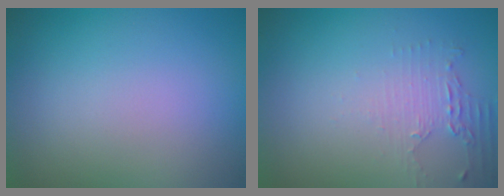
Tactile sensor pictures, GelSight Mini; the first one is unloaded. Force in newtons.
{"total": 2.2, "press": 1.6, "slide": 1.5}